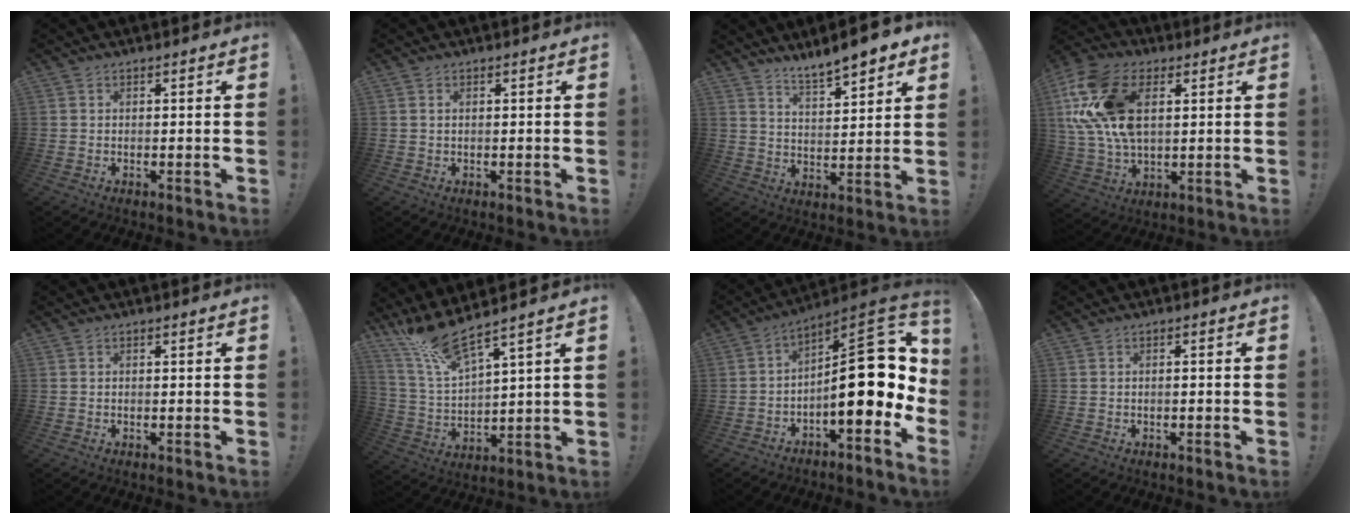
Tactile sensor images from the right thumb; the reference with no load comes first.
{"total": 0.8, "force": [0.5, 0.3, 0.5], "torque": [-0.014, 0.002, 0.010]}
{"total": 7.8, "force": [6.8, 1.1, 3.7], "torque": [-0.066, -0.047, 0.120]}
{"total": 21.0, "force": [5.9, 13.3, 15.1], "torque": [-0.296, -0.008, 0.109]}
{"total": 0.0}
{"total": 12.4, "force": [10.4, 1.9, 6.5], "torque": [-0.134, -0.066, 0.182]}
{"total": 19.9, "force": [-0.8, 7.8, 18.3], "torque": [-0.254, 0.001, -0.006]}
{"total": 1.0, "force": [-0.8, -0.2, 0.5], "torque": [-0.008, -0.002, -0.014]}